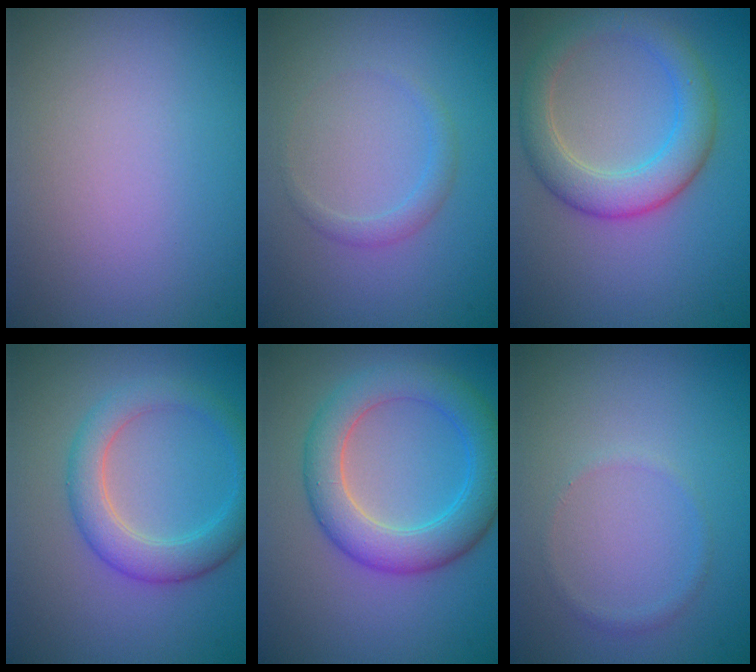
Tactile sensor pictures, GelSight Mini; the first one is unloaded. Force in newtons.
{"total": 1.2, "press": 1.2, "slide": 0.1}
{"total": 4.8, "press": 4.7, "slide": 0.3}
{"total": 4.1, "press": 4.1, "slide": 0.3}
{"total": 5.9, "press": 5.9, "slide": 0.1}
{"total": 0.8, "press": 0.8, "slide": 0.2}